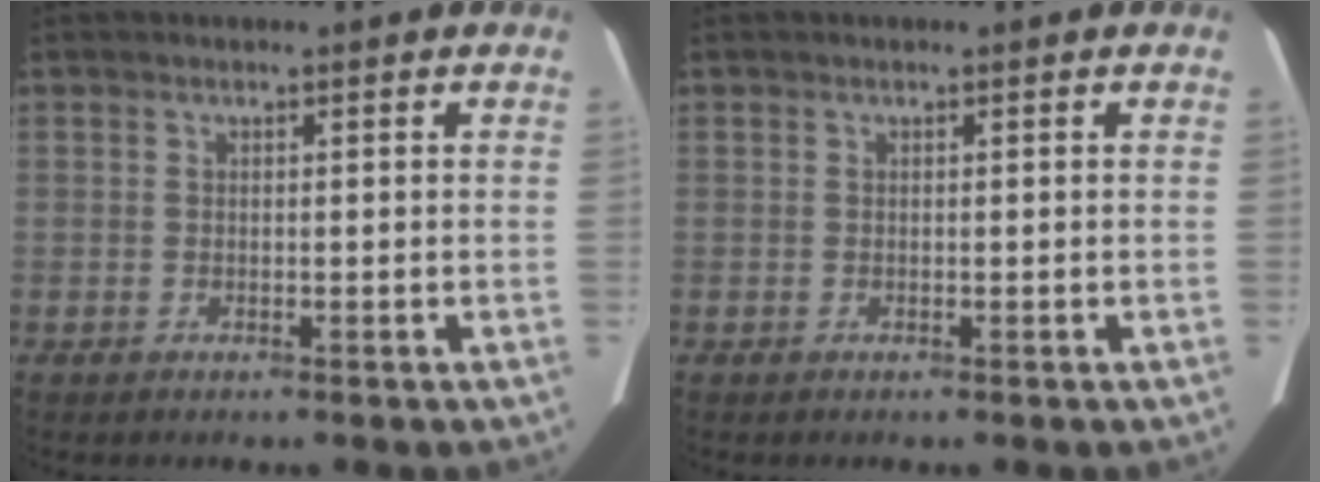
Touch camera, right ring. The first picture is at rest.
{"total": 0.0}